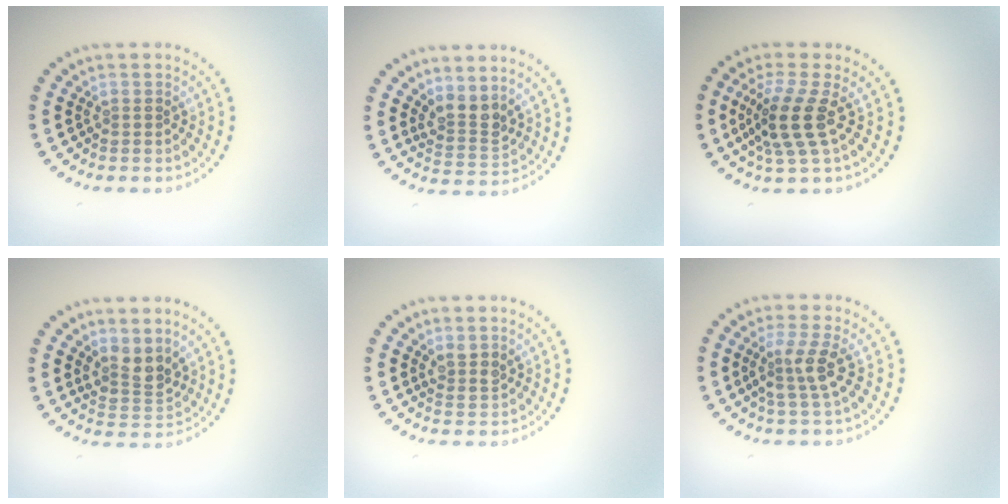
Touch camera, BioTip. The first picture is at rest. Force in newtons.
{"total": 2.6, "press": 2.0, "slide": 1.7}
{"total": 3.9, "press": 3.0, "slide": 2.4}
{"total": 2.6, "press": 2.0, "slide": 1.6}
{"total": 1.3, "press": 1.1, "slide": 0.8}
{"total": 2.7, "press": 2.1, "slide": 1.8}